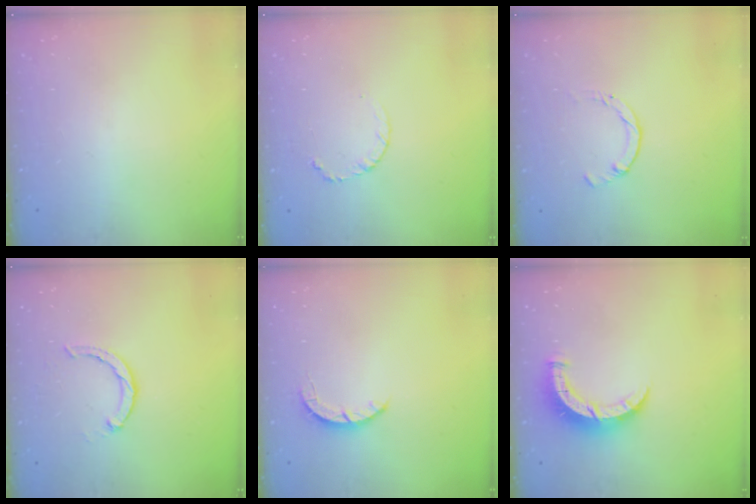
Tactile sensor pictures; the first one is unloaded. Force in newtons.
{"total": 3.7, "press": 3.7, "slide": 0.5}
{"total": 0.0}
{"total": 2.4, "press": 2.4, "slide": 0.4}
{"total": 2.5, "press": 2.4, "slide": 0.4}
{"total": 8.0, "press": 7.9, "slide": 1.0}